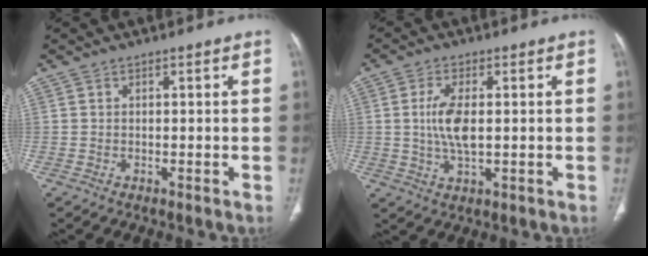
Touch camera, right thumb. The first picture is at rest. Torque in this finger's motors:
{"motor_torque": [1.59, 1.84, 1.09, -0.42, 0.08]}